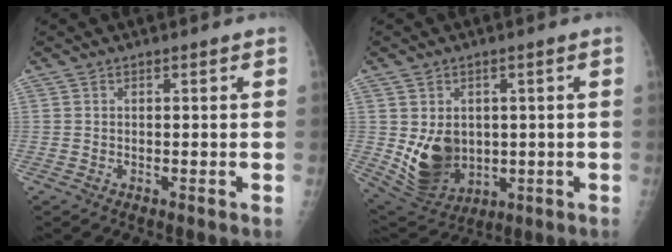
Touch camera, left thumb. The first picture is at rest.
{"total": 10.8, "force": [-0.2, 8.5, 6.7], "torque": [-0.086, -0.016, 0.024]}